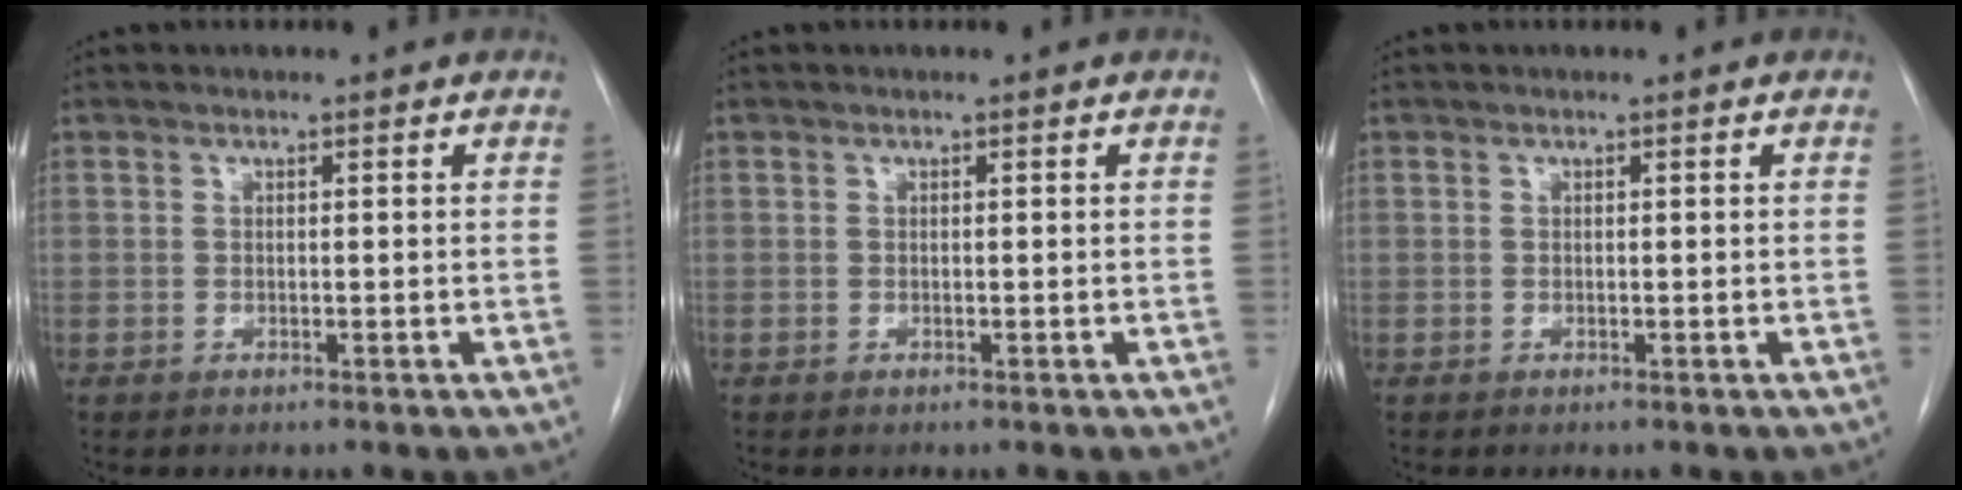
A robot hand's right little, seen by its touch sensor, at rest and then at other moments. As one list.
[{"total": 0.0}, {"total": 0.0}]